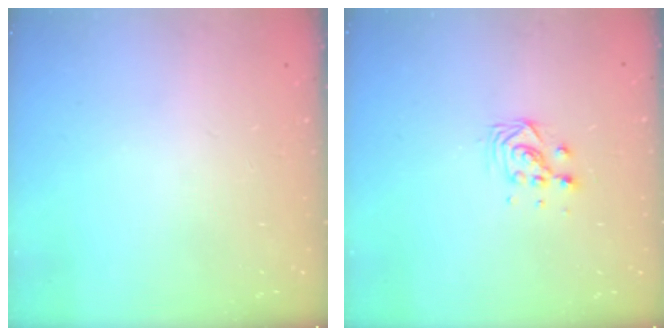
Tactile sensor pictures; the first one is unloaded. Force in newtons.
{"total": 3.7, "press": 3.7, "slide": 0.1}